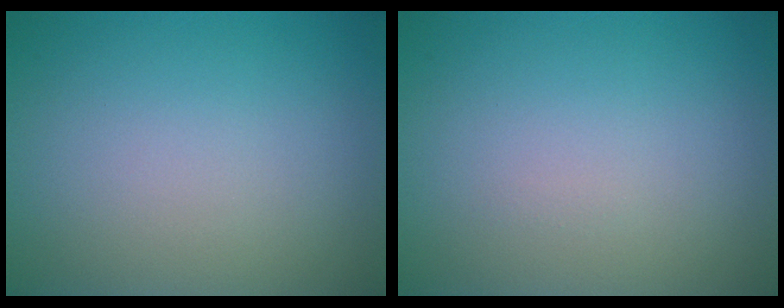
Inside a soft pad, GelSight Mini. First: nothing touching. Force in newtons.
{"total": 0.0}